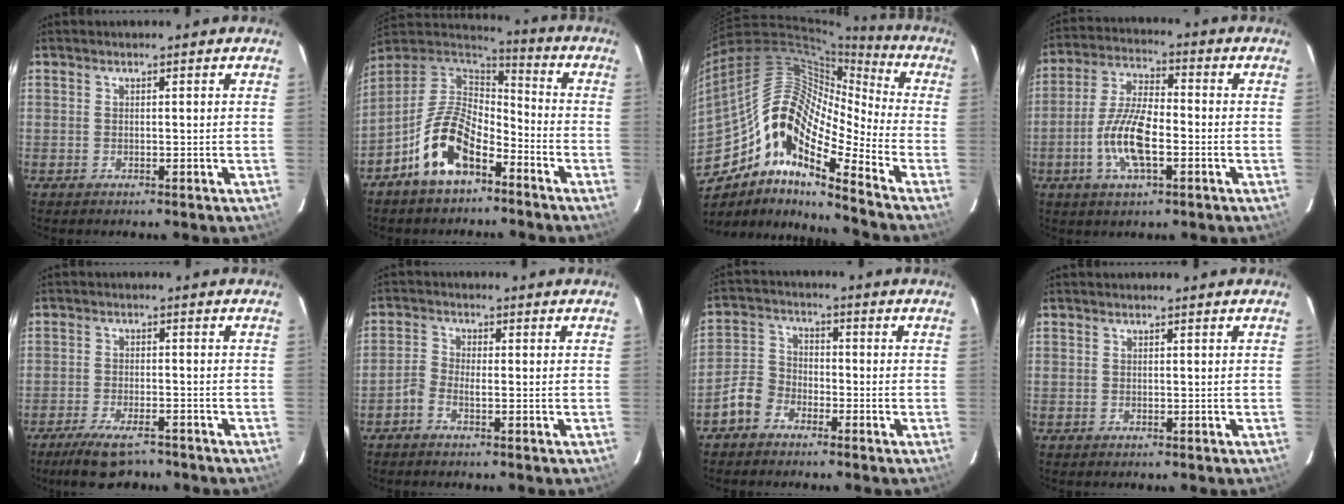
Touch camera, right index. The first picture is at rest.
{"total": 14.1, "force": [-7.7, 6.8, 9.5], "torque": [-0.194, 0.011, -0.144]}
{"total": 18.7, "force": [-9.0, 5.8, 15.3], "torque": [-0.250, -0.007, -0.189]}
{"total": 11.1, "force": [-3.4, 4.0, 9.8], "torque": [-0.202, 0.002, -0.068]}
{"total": 8.3, "force": [-6.7, 2.4, 4.2], "torque": [-0.107, -0.014, -0.117]}
{"total": 2.2, "force": [-1.3, 1.0, 1.5], "torque": [-0.045, 0.008, -0.032]}
{"total": 5.7, "force": [-3.9, 3.8, 1.8], "torque": [-0.043, 0.022, -0.080]}
{"total": 0.0}